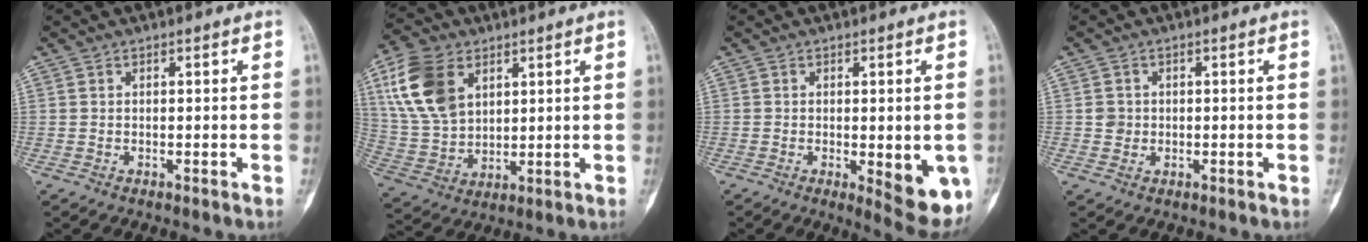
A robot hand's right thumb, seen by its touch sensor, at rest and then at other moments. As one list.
[{"total": 14.6, "force": [6.0, 9.6, 9.2], "torque": [-0.173, -0.012, 0.126]}, {"total": 9.4, "force": [-2.4, 3.2, 8.6], "torque": [-0.091, -0.016, -0.023]}, {"total": 2.0, "force": [0.0, 1.9, 0.6], "torque": [0.000, 0.004, 0.001]}]